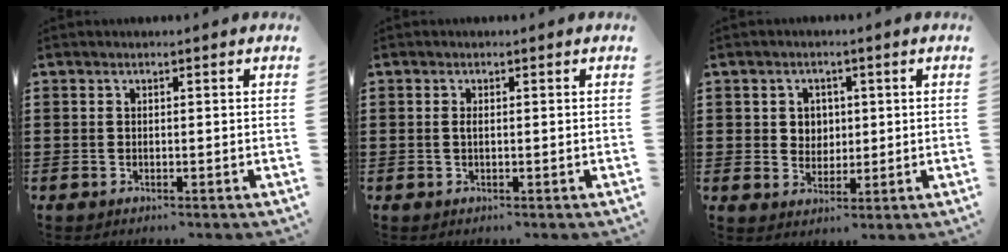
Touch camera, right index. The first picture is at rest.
{"total": 0.7, "force": [0.0, 0.1, 0.7], "torque": [-0.016, -0.004, 0.000]}
{"total": 3.0, "force": [0.8, 2.8, 0.8], "torque": [-0.030, 0.009, 0.012]}